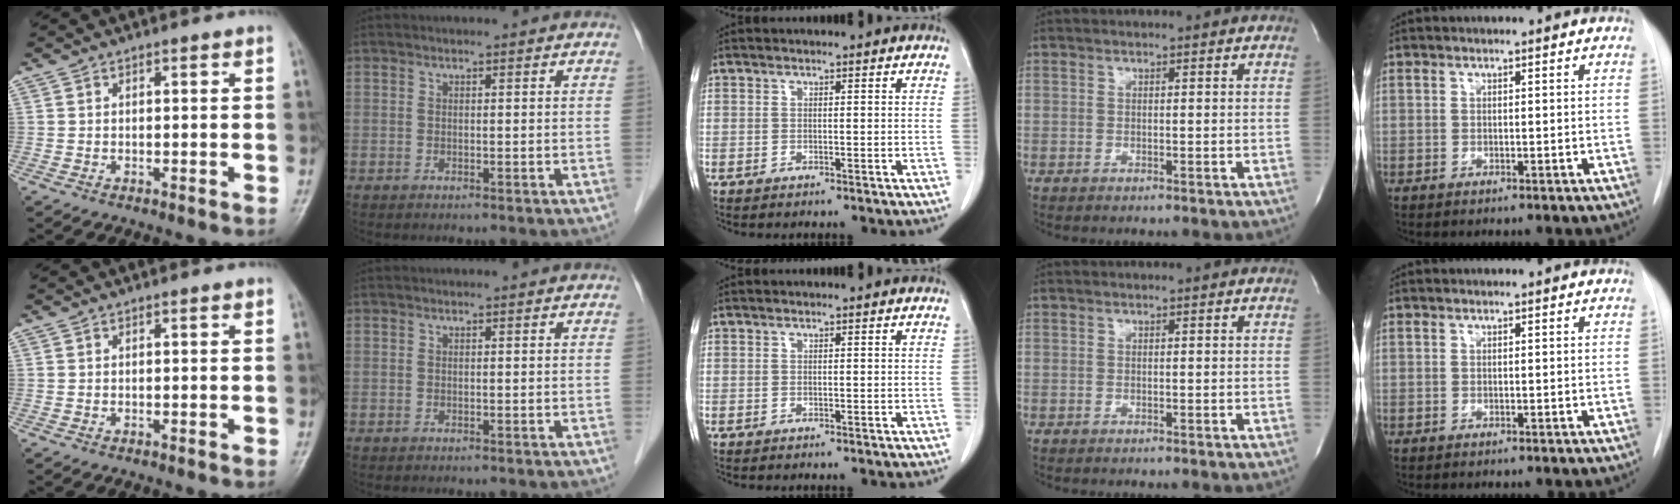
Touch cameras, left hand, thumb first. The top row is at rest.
{}